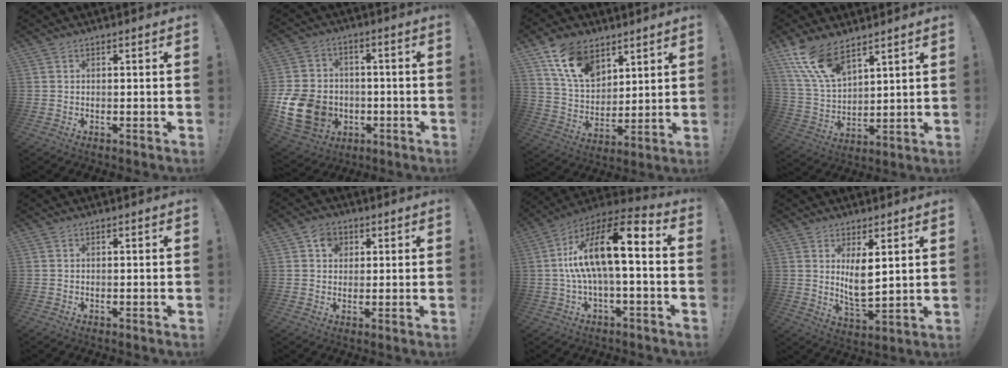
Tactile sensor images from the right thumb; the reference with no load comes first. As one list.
[{"total": 16.5, "force": [-3.8, 13.4, 8.8], "torque": [-0.172, 0.025, -0.057]}, {"total": 14.7, "force": [9.2, 9.1, 7.0], "torque": [-0.130, -0.042, 0.176]}, {"total": 13.9, "force": [10.0, 6.1, 7.6], "torque": [-0.174, -0.050, 0.193]}, {"total": 0.0}, {"total": 5.1, "force": [2.0, 4.4, 1.7], "torque": [-0.021, 0.000, 0.035]}, {"total": 17.3, "force": [1.9, 5.6, 16.2], "torque": [-0.279, -0.006, 0.028]}, {"total": 7.8, "force": [3.0, 3.3, 6.3], "torque": [-0.125, -0.024, 0.057]}]